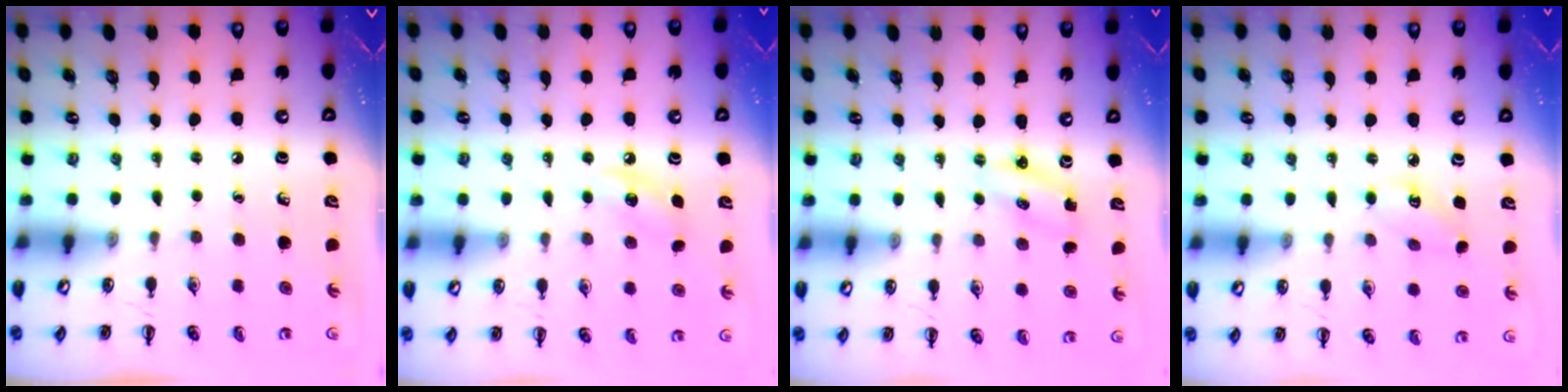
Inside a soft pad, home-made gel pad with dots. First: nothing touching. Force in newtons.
{"total": 6.7, "press": 6.5, "slide": 1.7}
{"total": 2.2, "press": 2.1, "slide": 0.6}
{"total": 3.0, "press": 2.9, "slide": 0.7}